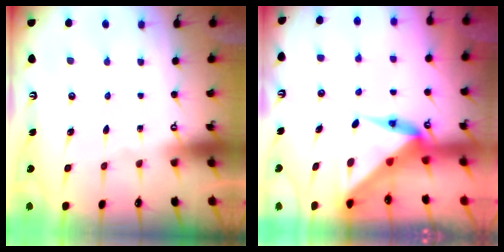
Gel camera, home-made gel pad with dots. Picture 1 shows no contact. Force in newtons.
{"total": 7.4, "press": 7.3, "slide": 1.3}